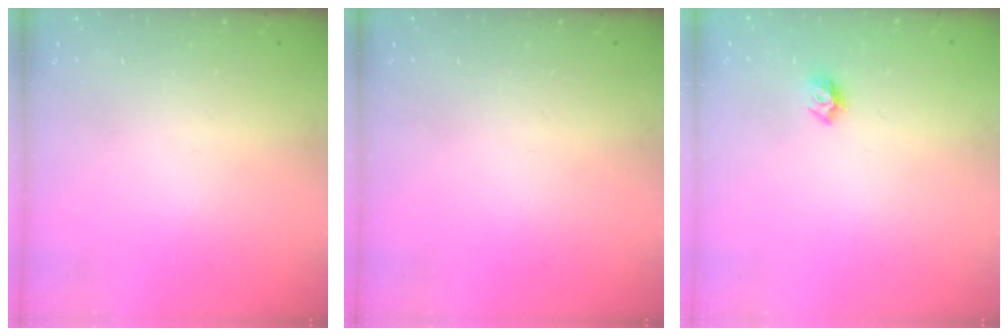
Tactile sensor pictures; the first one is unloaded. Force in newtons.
{"total": 0.0}
{"total": 5.8, "press": 5.8, "slide": 0.7}